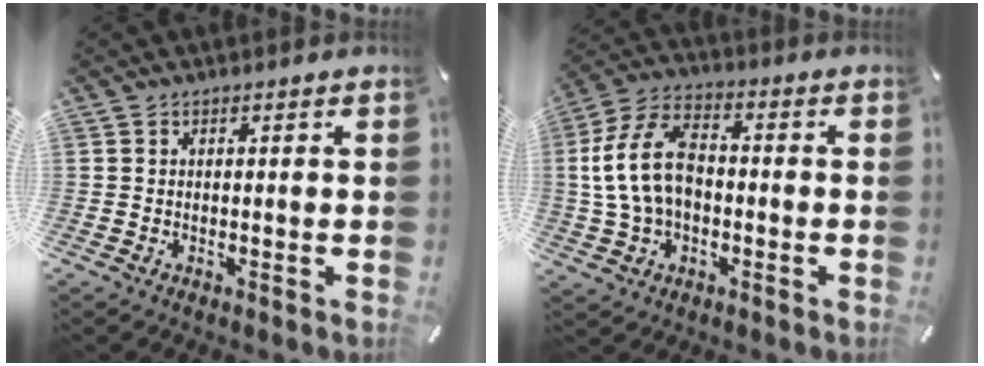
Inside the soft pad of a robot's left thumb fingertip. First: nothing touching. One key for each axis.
{"total": 13.7, "fx": -0.7, "fy": 9.7, "fz": 9.7, "tx": -0.215, "ty": 0.019, "tz": -0.012}